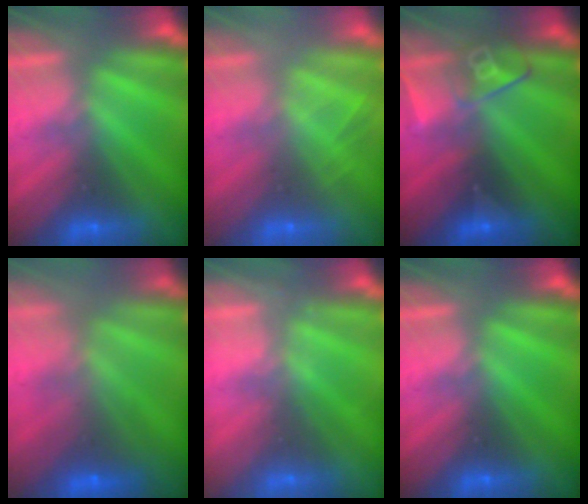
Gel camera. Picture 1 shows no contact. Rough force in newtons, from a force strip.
{"total": 2.0}
{"total": 2.6}
{"total": 5.5}
{"total": 2.2}
{"total": 0.0}